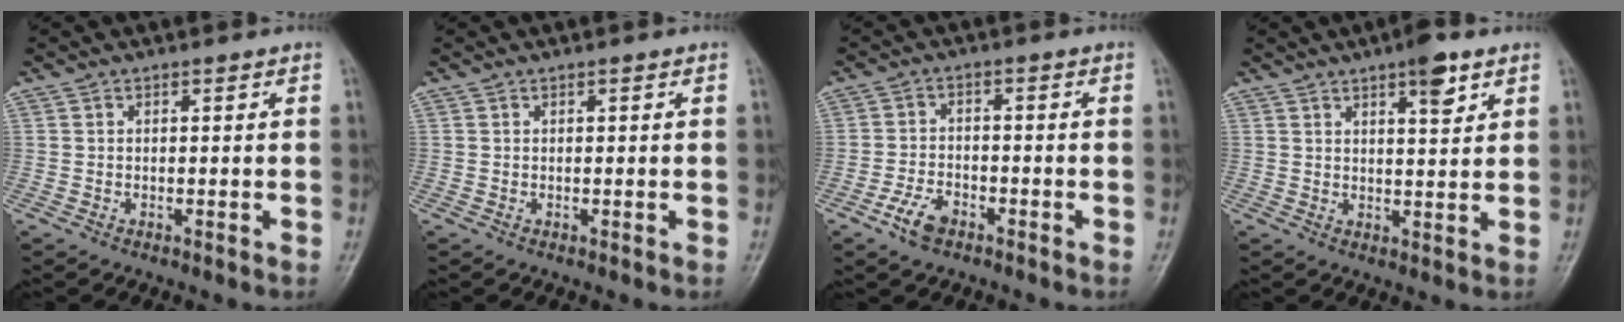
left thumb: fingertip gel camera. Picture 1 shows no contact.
{"total": 0.0}
{"total": 5.0, "force": [-3.0, 2.7, 2.9], "torque": [-0.055, 0.015, -0.057]}
{"total": 5.9, "force": [3.5, 1.8, 4.4], "torque": [-0.053, -0.017, 0.047]}